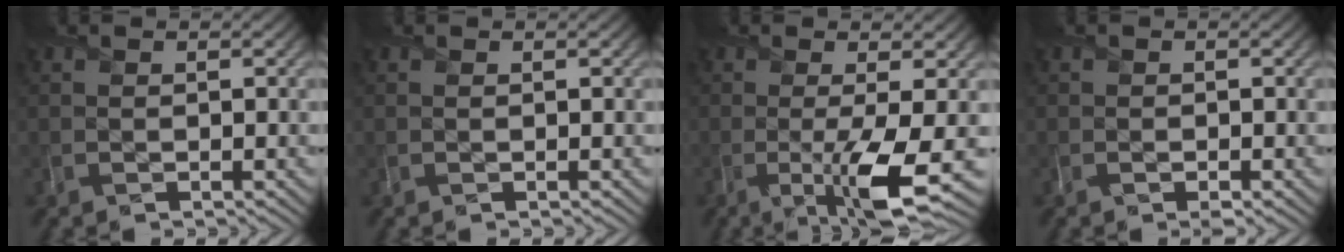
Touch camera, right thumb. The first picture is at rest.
{"total": 0.0}
{"total": 6.5, "force": [-1.4, 1.1, 6.3], "torque": [-0.110, -0.012, -0.022]}
{"total": 1.0, "force": [-0.6, 0.7, 0.5], "torque": [-0.008, -0.006, -0.010]}